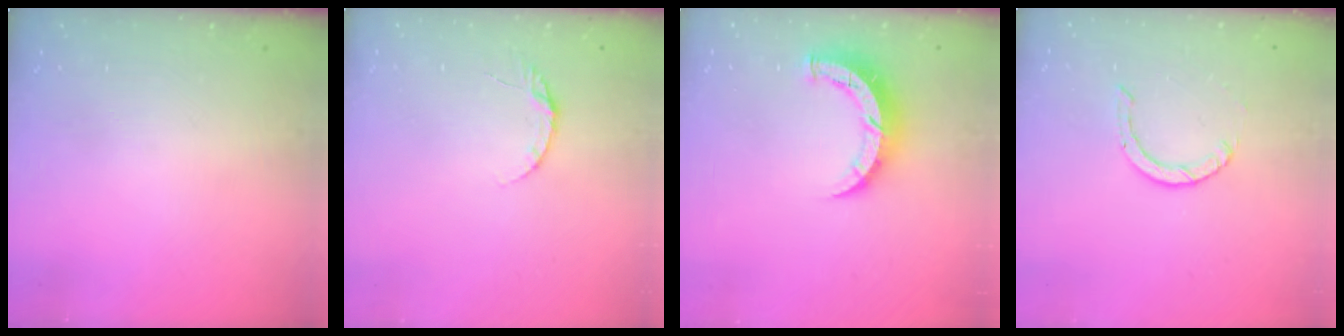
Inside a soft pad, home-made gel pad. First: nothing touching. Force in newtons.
{"total": 4.1, "press": 4.1, "slide": 0.5}
{"total": 7.5, "press": 7.5, "slide": 0.6}
{"total": 0.9, "press": 0.9, "slide": 0.1}